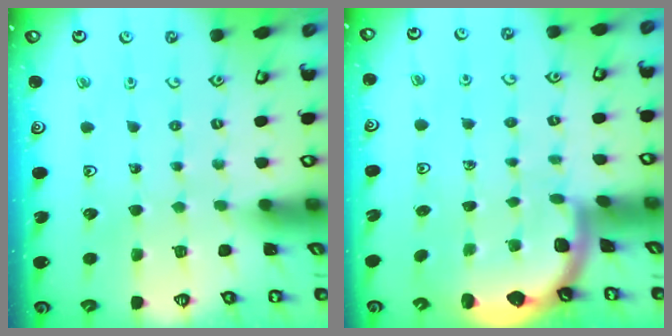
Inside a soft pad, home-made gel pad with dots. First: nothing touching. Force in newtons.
{"total": 1.6, "press": 1.6, "slide": 0.1}